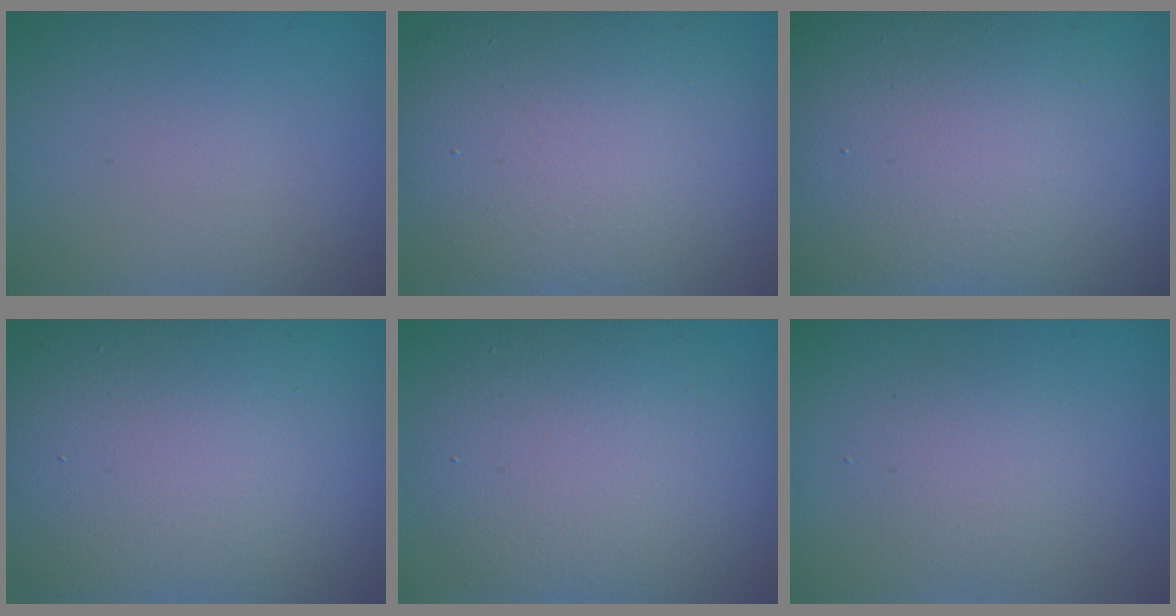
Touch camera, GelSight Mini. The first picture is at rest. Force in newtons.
{"total": 12.7, "press": 12.7, "slide": 0.6}
{"total": 24.8, "press": 24.8, "slide": 1.0}
{"total": 16.1, "press": 16.1, "slide": 0.9}
{"total": 8.1, "press": 8.1, "slide": 0.4}
{"total": 2.3, "press": 2.3, "slide": 0.1}